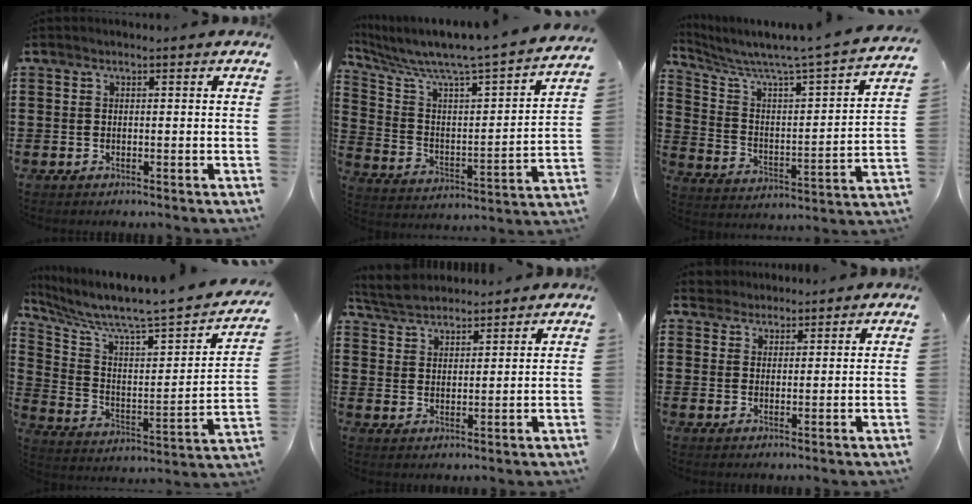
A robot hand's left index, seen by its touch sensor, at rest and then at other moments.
{"total": 5.5, "force": [4.9, 0.1, 2.4], "torque": [-0.075, -0.056, 0.073]}
{"total": 4.3, "force": [3.8, -0.3, 1.9], "torque": [-0.060, -0.049, 0.053]}
{"total": 4.6, "force": [4.2, -0.3, 1.9], "torque": [-0.066, -0.055, 0.059]}
{"total": 4.4, "force": [4.2, 1.2, 0.7], "torque": [-0.031, -0.006, 0.078]}
{"total": 2.7, "force": [2.4, 1.1, -0.6], "torque": [0.001, 0.004, 0.047]}